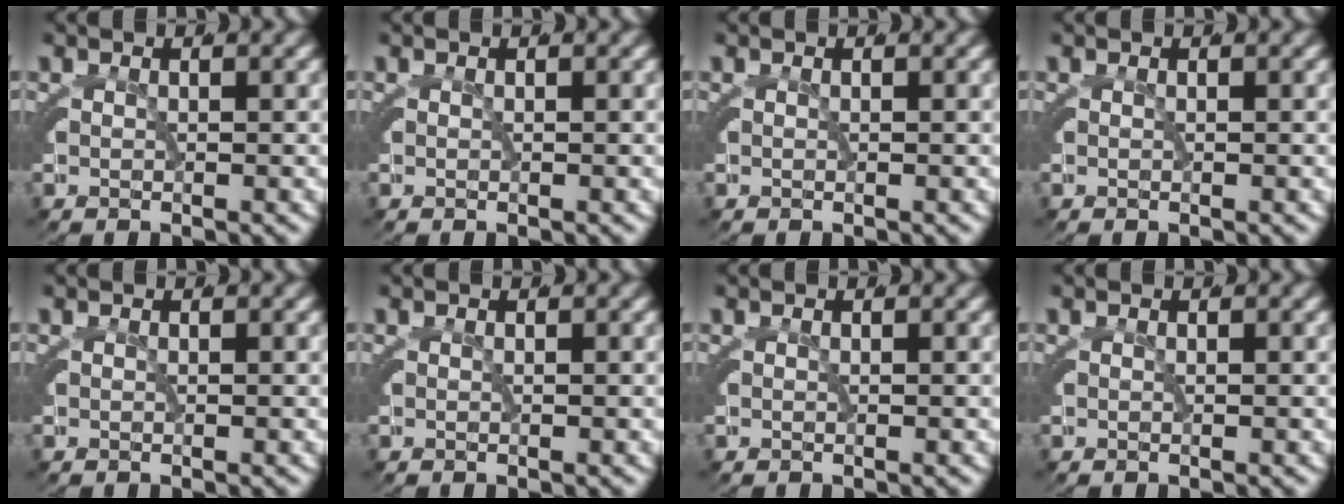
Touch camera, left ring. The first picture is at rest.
{"total": 0.0}
{"total": 0.0}
{"total": 0.0}
{"total": 0.0}
{"total": 1.9, "force": [-0.1, -1.9, -0.4], "torque": [0.019, -0.011, 0.011]}
{"total": 1.9, "force": [-0.1, -1.9, -0.5], "torque": [0.019, -0.011, 0.011]}
{"total": 0.0}